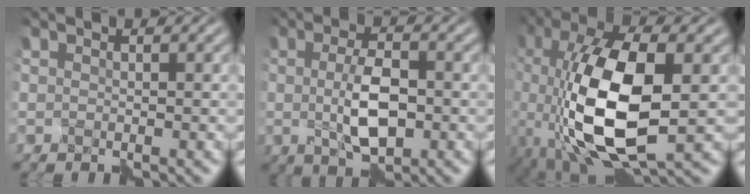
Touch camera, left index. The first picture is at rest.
{"total": 4.0, "force": [-0.2, 1.3, 3.8], "torque": [-0.085, 0.002, 0.000]}
{"total": 11.2, "force": [-1.2, 4.5, 10.2], "torque": [-0.217, 0.001, -0.020]}